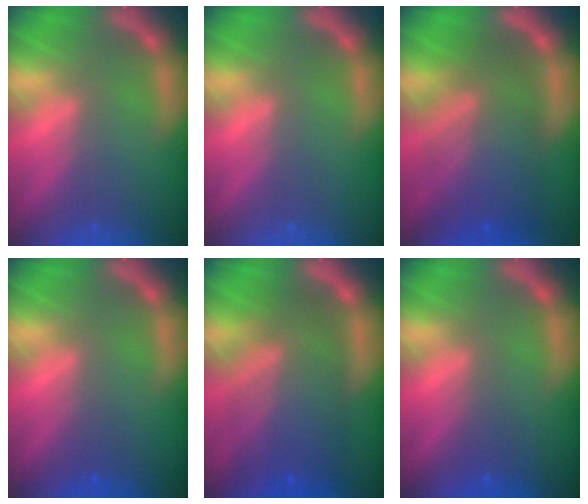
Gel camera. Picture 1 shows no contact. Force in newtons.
{"total": 0.0}
{"total": 9.1}
{"total": 0.9}
{"total": 9.5}
{"total": 1.5}